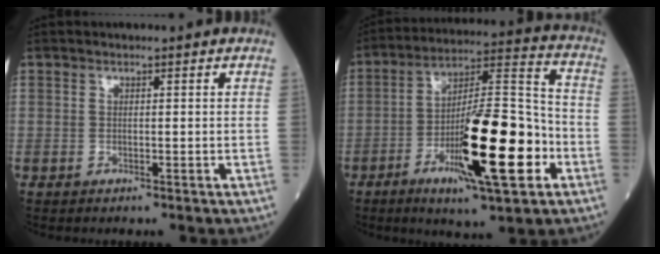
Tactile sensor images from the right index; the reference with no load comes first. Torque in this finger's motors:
{"motor_torque": [0.75, -0.29, 1.06, 0.21]}